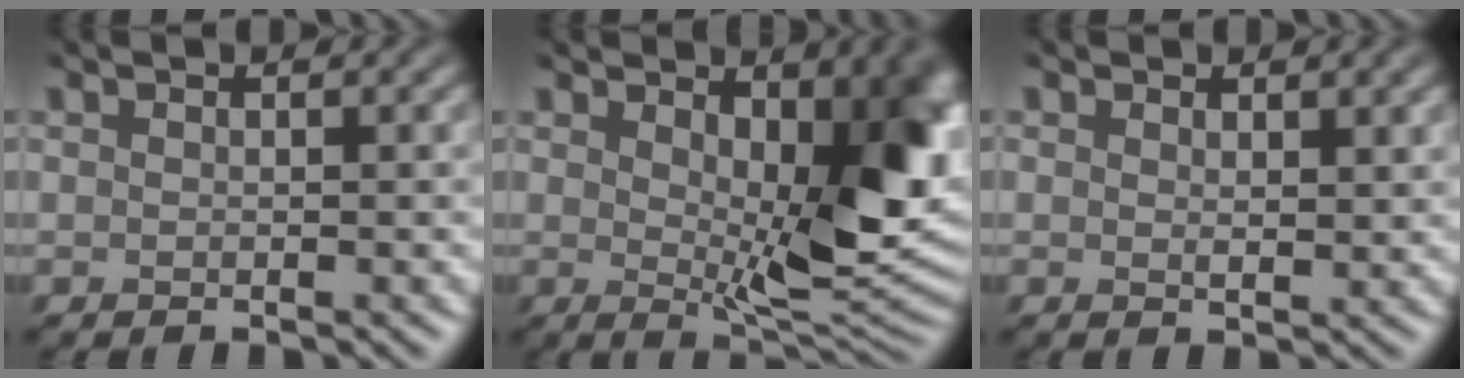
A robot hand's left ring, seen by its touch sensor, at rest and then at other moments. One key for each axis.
{"total": 11.2, "fx": 2.7, "fy": 5.3, "fz": 9.5, "tx": -0.118, "ty": -0.016, "tz": 0.047}
{"total": 1.2, "fx": 0.9, "fy": 0.5, "fz": 0.5, "tx": -0.005, "ty": -0.005, "tz": 0.015}